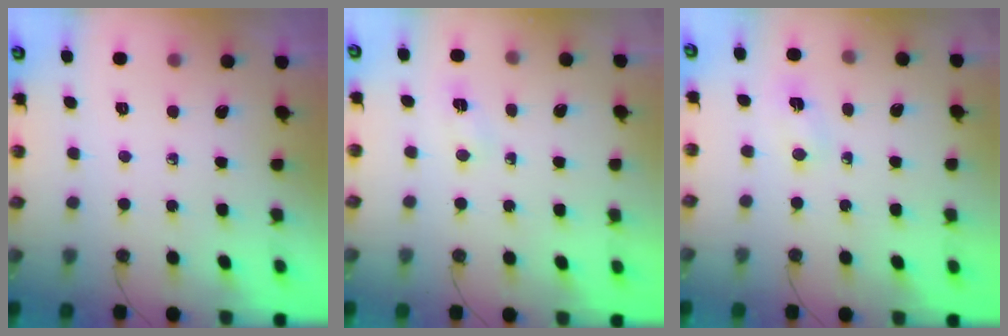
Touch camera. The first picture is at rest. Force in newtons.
{"total": 2.5, "press": 2.5, "slide": 0.3}
{"total": 12.3, "press": 2.8, "slide": 11.9}